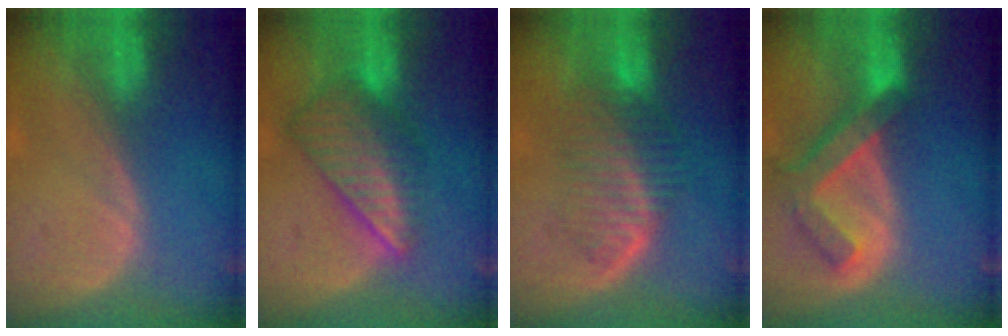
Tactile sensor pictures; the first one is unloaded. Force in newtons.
{"total": 8.7, "press": 7.6, "slide": 4.3}
{"total": 6.6, "press": 6.4, "slide": 1.8}
{"total": 7.6, "press": 6.6, "slide": 3.8}